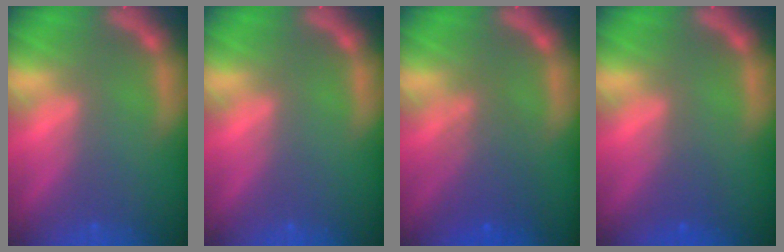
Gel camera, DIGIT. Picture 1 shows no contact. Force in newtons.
{"total": 0.0}
{"total": 4.1}
{"total": 1.5}